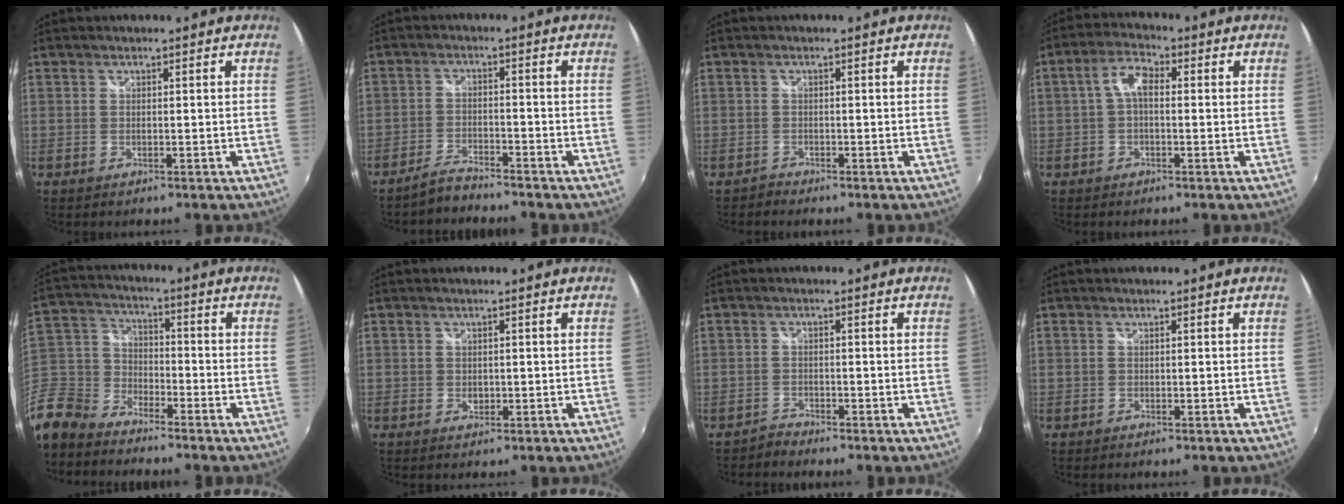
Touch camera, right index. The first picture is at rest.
{"total": 4.2, "force": [-4.0, 0.6, 1.1], "torque": [-0.040, 0.001, -0.074]}
{"total": 1.0, "force": [-0.9, 0.3, -0.3], "torque": [0.004, 0.002, -0.019]}
{"total": 4.6, "force": [0.0, 2.4, 4.0], "torque": [-0.080, 0.017, -0.001]}
{"total": 14.7, "force": [-10.7, 8.6, 5.1], "torque": [-0.154, 0.009, -0.222]}
{"total": 1.2, "force": [-0.1, 1.0, 0.6], "torque": [-0.009, -0.001, -0.002]}
{"total": 1.7, "force": [-1.6, 0.3, -0.3], "torque": [0.002, 0.002, -0.034]}
{"total": 0.0}